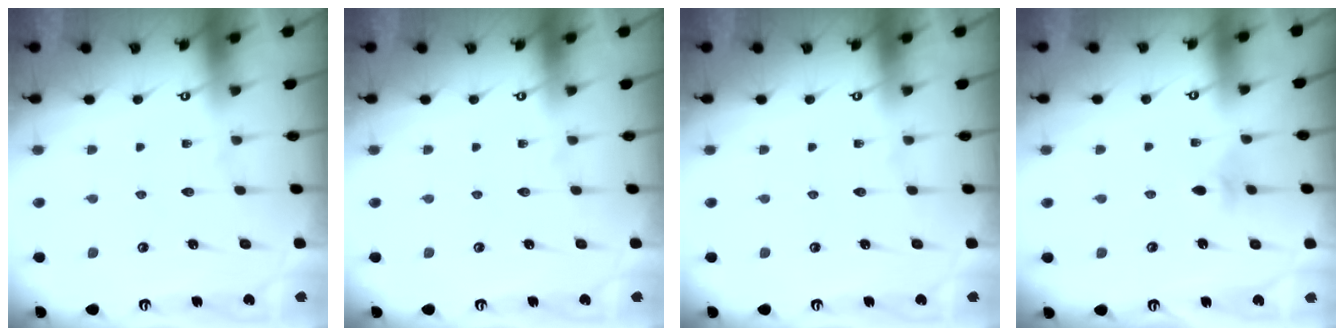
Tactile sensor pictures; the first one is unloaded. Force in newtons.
{"total": 0.0}
{"total": 0.0}
{"total": 3.3, "press": 3.1, "slide": 0.9}